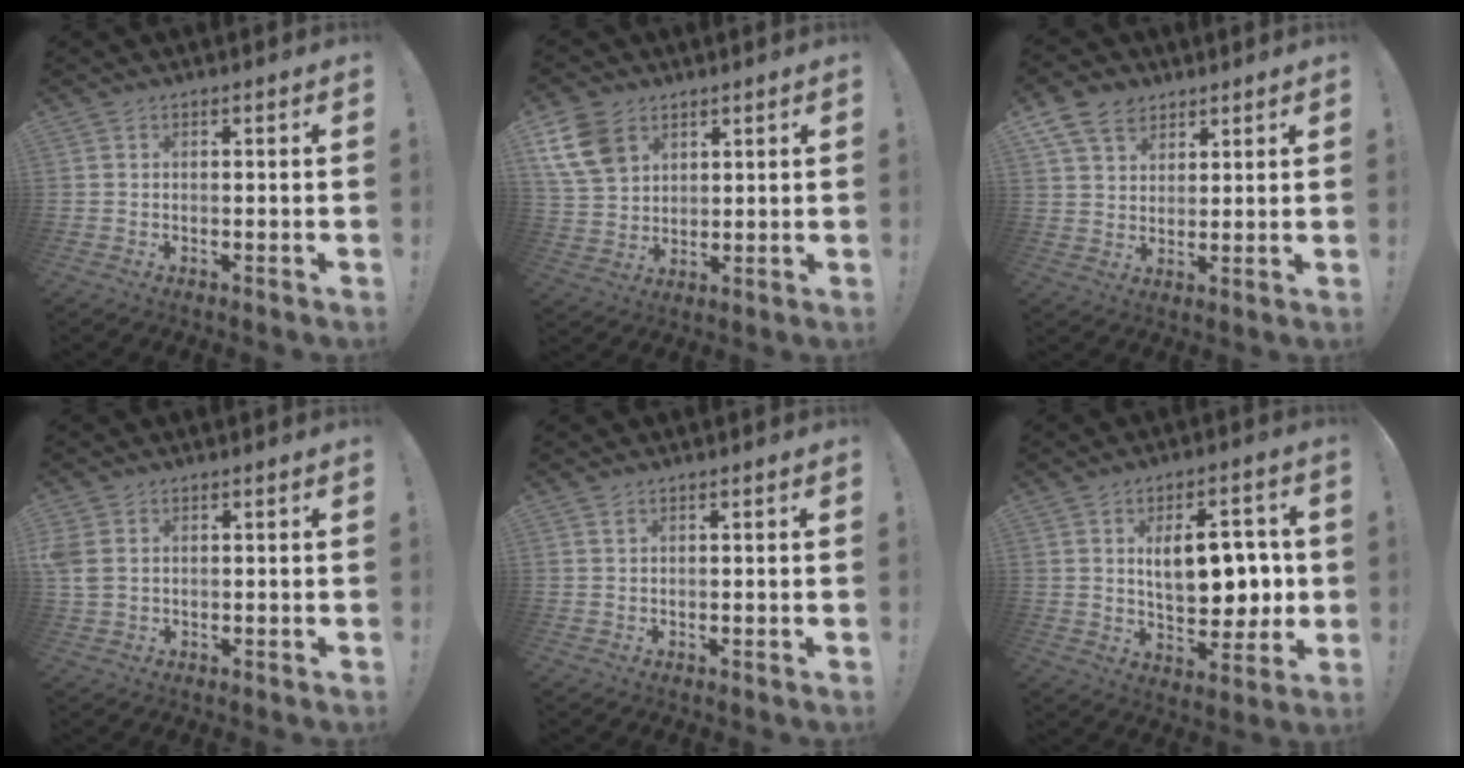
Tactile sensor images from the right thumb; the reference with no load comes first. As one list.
[{"total": 12.2, "force": [6.4, 8.6, 5.8], "torque": [-0.105, -0.024, 0.131]}, {"total": 10.0, "force": [5.9, 7.1, 3.9], "torque": [-0.069, -0.025, 0.118]}, {"total": 4.5, "force": [1.3, 3.2, 2.9], "torque": [-0.068, 0.000, 0.028]}, {"total": 0.9, "force": [0.7, 0.2, 0.6], "torque": [-0.005, -0.003, 0.011]}, {"total": 14.1, "force": [2.0, 7.5, 11.8], "torque": [-0.165, -0.006, 0.037]}]